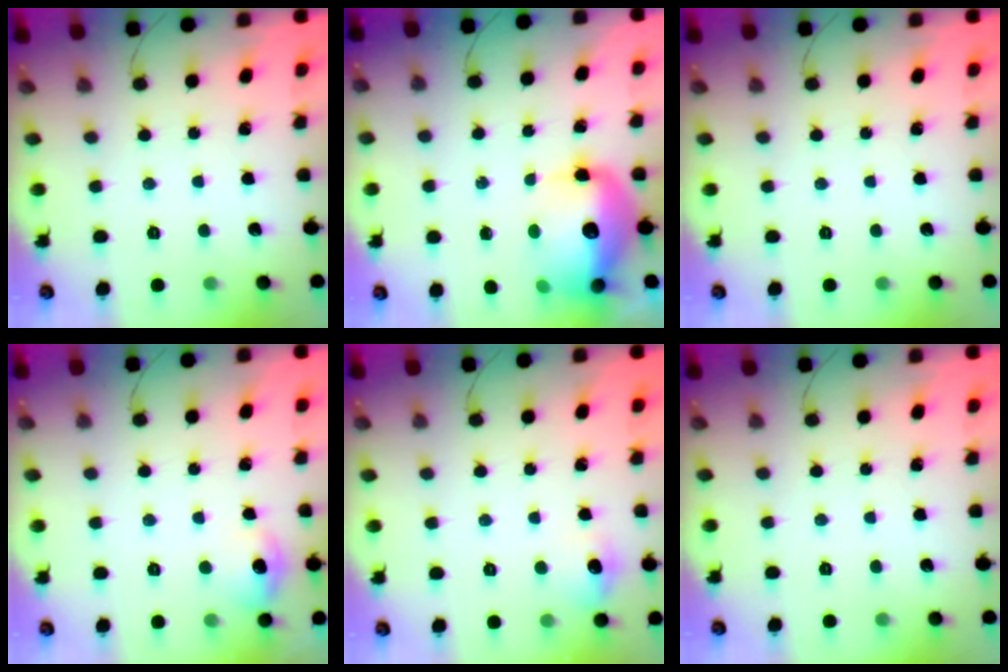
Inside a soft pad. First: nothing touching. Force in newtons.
{"total": 14.6, "press": 14.2, "slide": 3.2}
{"total": 0.0}
{"total": 6.4, "press": 6.1, "slide": 1.9}
{"total": 6.9, "press": 6.8, "slide": 1.3}
{"total": 0.0}